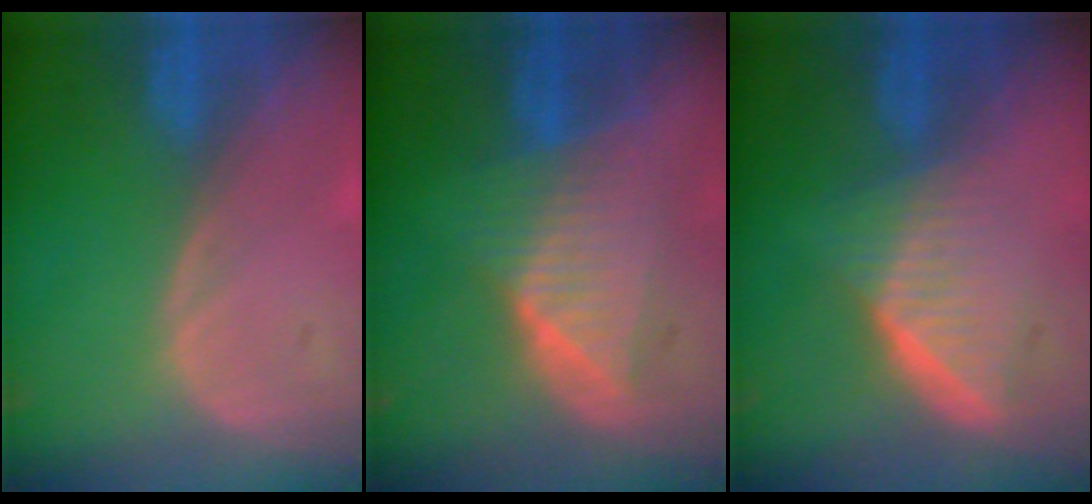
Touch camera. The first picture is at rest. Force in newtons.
{"total": 6.9, "press": 6.9, "slide": 0.2}
{"total": 6.8, "press": 6.1, "slide": 3.1}